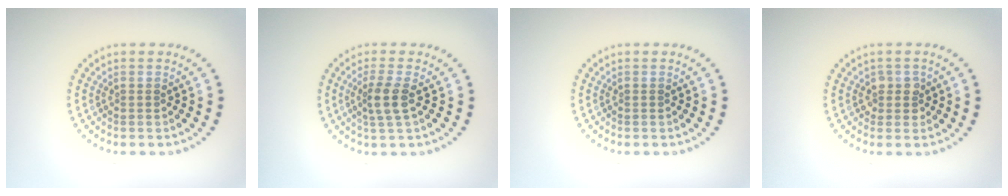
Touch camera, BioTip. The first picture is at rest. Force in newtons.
{"total": 2.3, "press": 2.0, "slide": 1.3}
{"total": 0.0}
{"total": 1.5, "press": 1.4, "slide": 0.6}